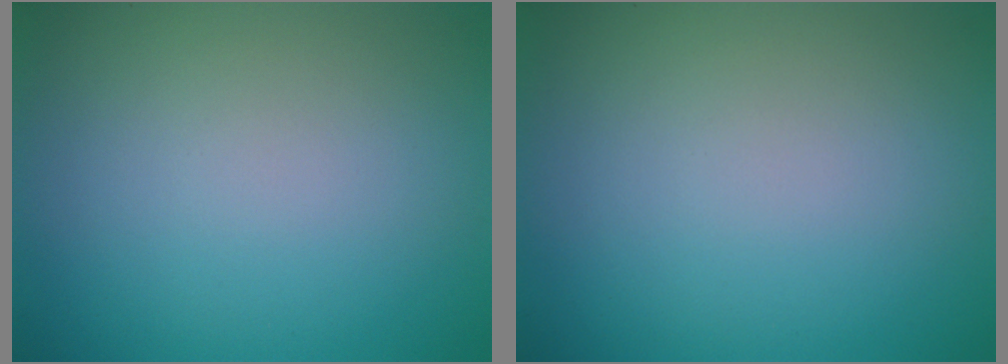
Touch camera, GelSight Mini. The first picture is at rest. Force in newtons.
{"total": 0.0}